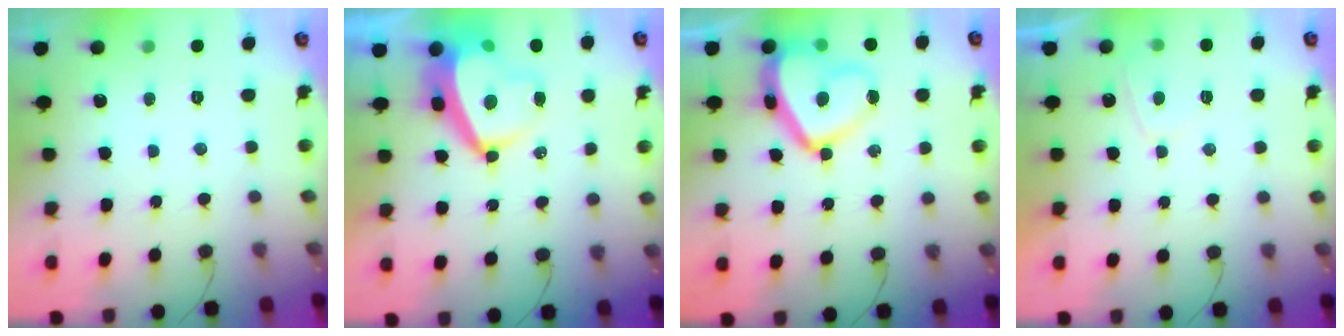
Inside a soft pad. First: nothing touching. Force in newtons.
{"total": 7.6, "press": 7.5, "slide": 0.9}
{"total": 14.4, "press": 14.3, "slide": 1.4}
{"total": 2.4, "press": 2.3, "slide": 0.7}